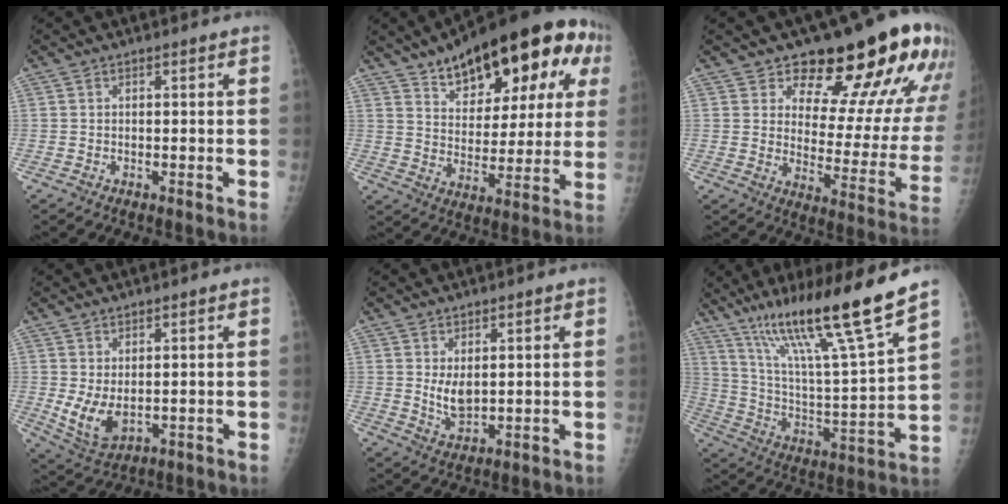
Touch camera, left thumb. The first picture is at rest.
{"total": 24.5, "force": [12.3, 11.1, 18.0], "torque": [-0.224, -0.007, 0.181]}
{"total": 21.0, "force": [14.2, 8.8, 12.7], "torque": [-0.117, -0.086, 0.185]}
{"total": 6.5, "force": [0.2, 3.7, 5.3], "torque": [-0.094, -0.012, 0.023]}
{"total": 4.8, "force": [1.3, 2.6, 3.9], "torque": [-0.059, -0.019, 0.032]}
{"total": 22.2, "force": [15.2, 0.7, 16.1], "torque": [-0.252, -0.065, 0.269]}